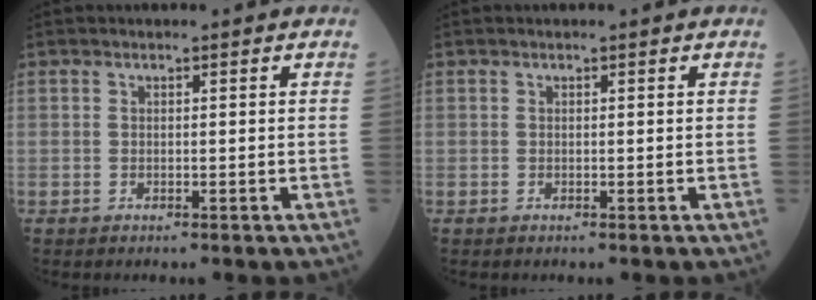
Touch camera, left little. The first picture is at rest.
{"total": 0.0}